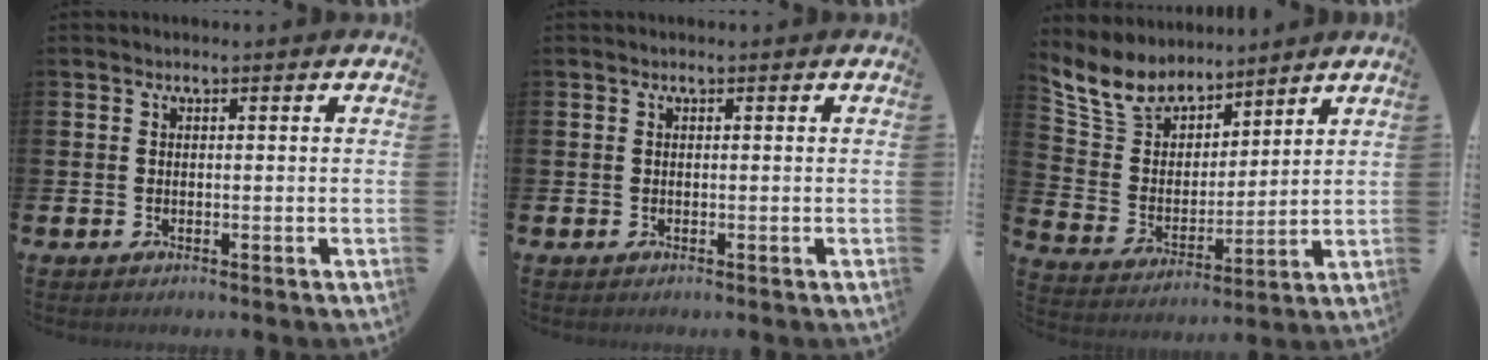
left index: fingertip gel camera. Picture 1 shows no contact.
{"total": 0.0}
{"total": 9.2, "force": [8.3, 3.8, 1.4], "torque": [-0.082, -0.050, 0.156]}